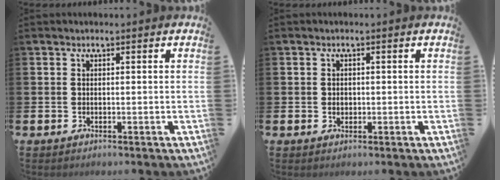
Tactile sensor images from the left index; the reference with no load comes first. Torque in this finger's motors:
{"motor_torque": [0.02, 0.01, 0.00, 0.00]}